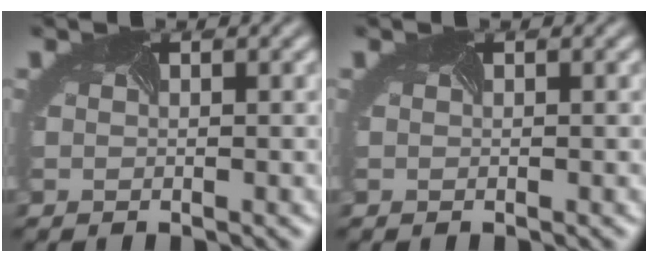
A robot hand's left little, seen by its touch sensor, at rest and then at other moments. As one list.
[{"total": 0.0}]